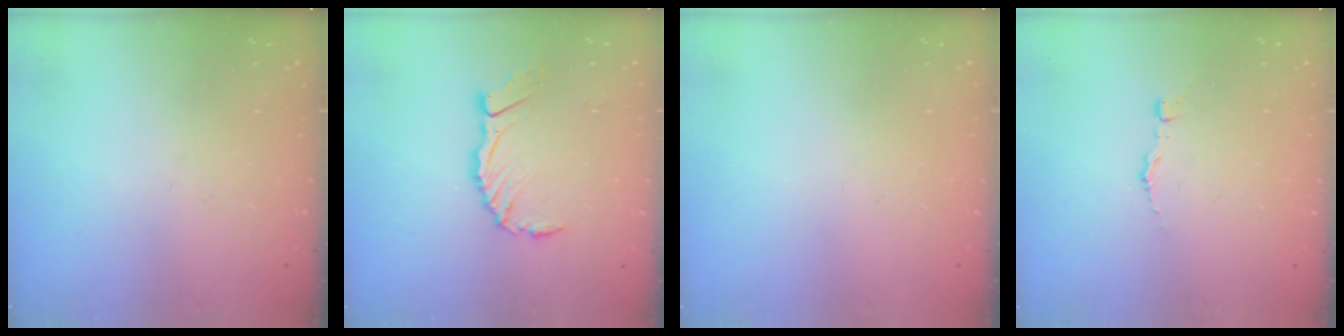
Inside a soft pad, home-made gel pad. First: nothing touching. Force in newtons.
{"total": 8.0, "press": 7.9, "slide": 0.8}
{"total": 0.0}
{"total": 2.9, "press": 2.9, "slide": 0.1}